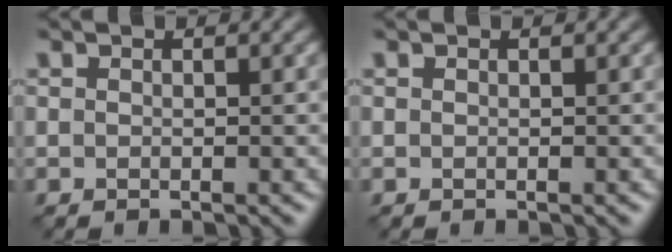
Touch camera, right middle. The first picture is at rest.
{"total": 0.0}